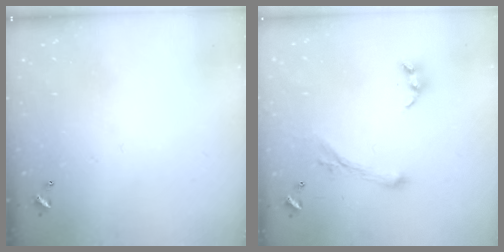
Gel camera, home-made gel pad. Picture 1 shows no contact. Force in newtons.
{"total": 1.1, "press": 0.6, "slide": 0.9}